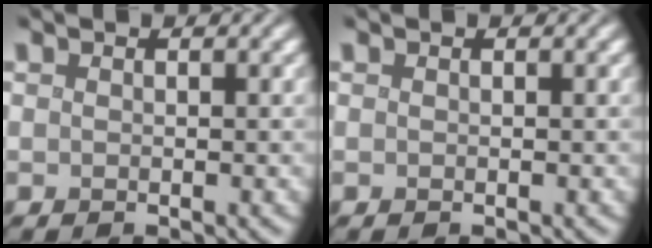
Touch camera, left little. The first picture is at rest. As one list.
[{"total": 0.0}]